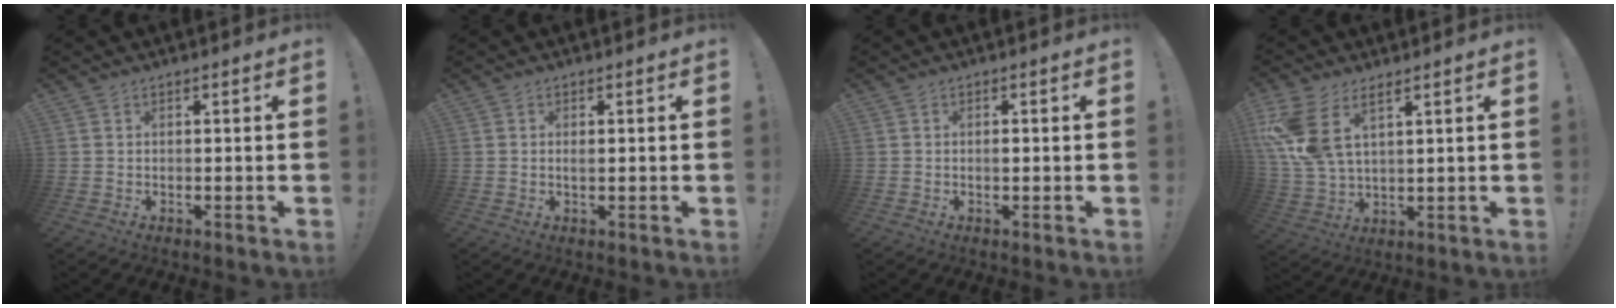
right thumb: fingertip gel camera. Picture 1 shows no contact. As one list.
[{"total": 0.9, "force": [0.1, 0.2, 0.9], "torque": [-0.010, -0.002, 0.000]}, {"total": 0.7, "force": [-0.2, 0.3, 0.6], "torque": [-0.003, -0.003, -0.005]}, {"total": 10.6, "force": [5.7, 5.3, 7.1], "torque": [-0.156, -0.020, 0.114]}]